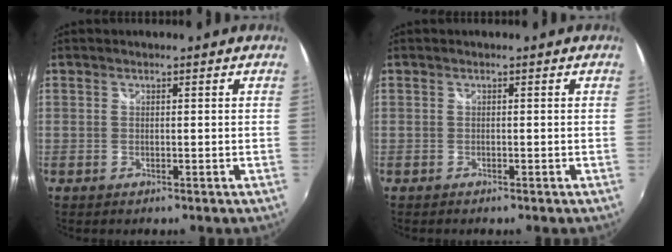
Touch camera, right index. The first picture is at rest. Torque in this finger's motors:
{"motor_torque": [-0.05, -0.23, 0.05, 0.01]}